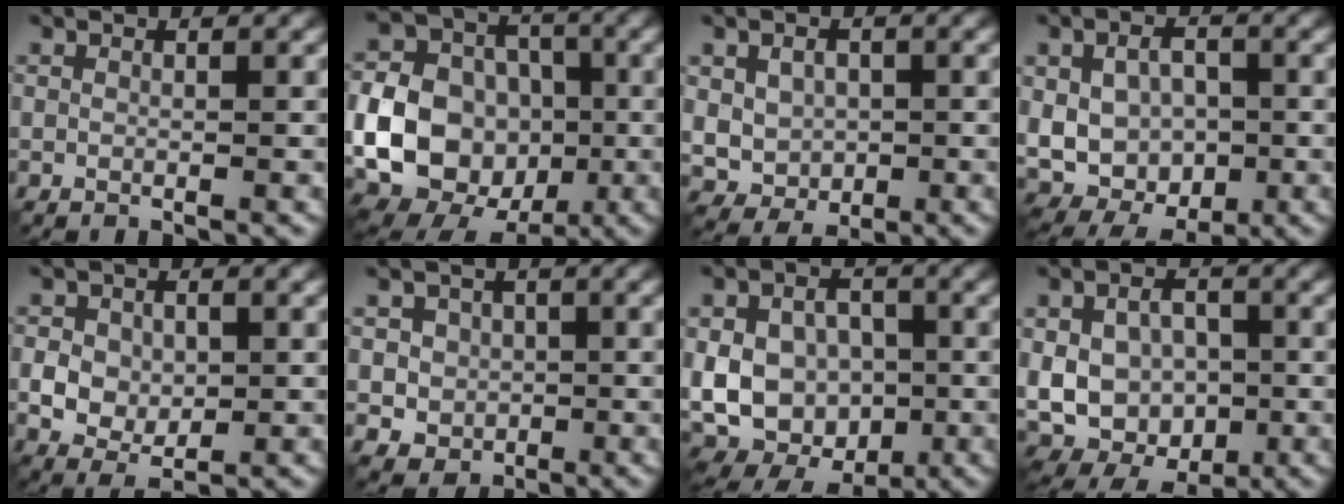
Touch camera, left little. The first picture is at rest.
{"total": 11.6, "force": [-2.4, 9.2, 6.6], "torque": [-0.120, -0.005, -0.059]}
{"total": 4.1, "force": [0.2, 3.3, 2.5], "torque": [-0.050, -0.006, 0.016]}
{"total": 8.9, "force": [-0.9, 6.6, 5.9], "torque": [-0.099, -0.006, -0.013]}
{"total": 3.5, "force": [-0.3, 2.5, 2.4], "torque": [-0.045, -0.002, -0.005]}
{"total": 3.5, "force": [0.0, 3.3, 1.3], "torque": [-0.015, 0.003, -0.009]}
{"total": 13.4, "force": [-2.4, 10.4, 8.1], "torque": [-0.146, 0.009, -0.050]}
{"total": 11.0, "force": [-1.7, 8.4, 6.9], "torque": [-0.119, -0.001, -0.033]}